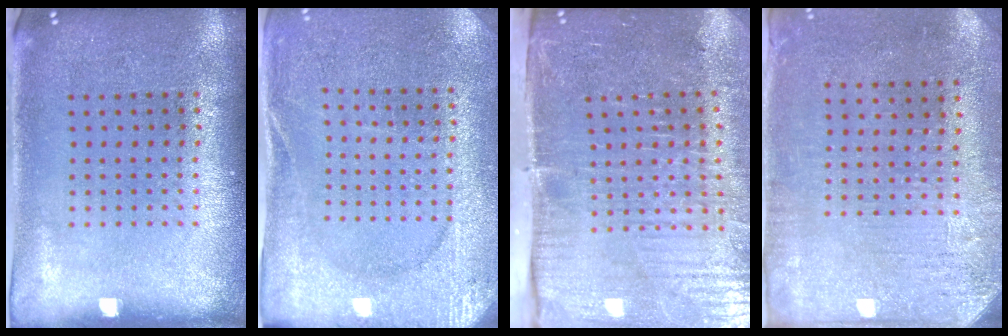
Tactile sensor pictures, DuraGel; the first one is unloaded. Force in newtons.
{"total": 2.6, "press": 2.5, "slide": 0.4}
{"total": 5.3, "press": 4.4, "slide": 2.9}
{"total": 3.1, "press": 2.5, "slide": 1.8}